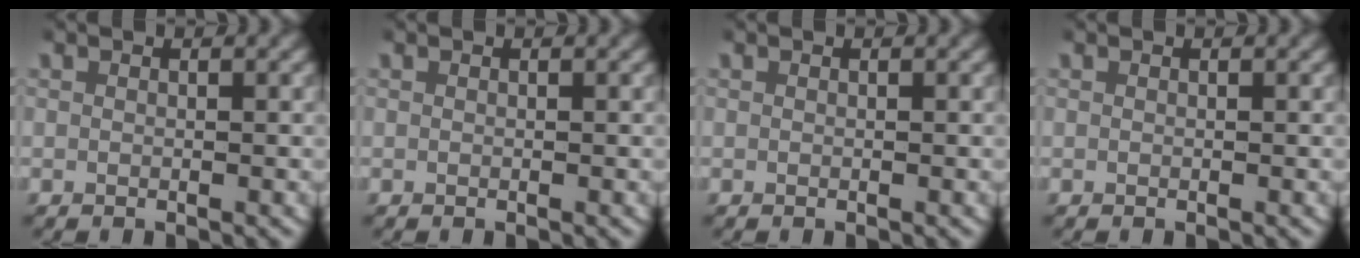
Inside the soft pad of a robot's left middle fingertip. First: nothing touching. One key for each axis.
{"total": 0.0}
{"total": 0.0}
{"total": 0.0}